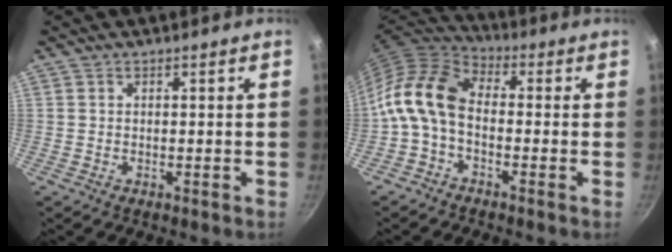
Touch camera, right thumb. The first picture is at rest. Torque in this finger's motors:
{"motor_torque": [0.10, 0.72, 0.72, -0.71, 0.36]}